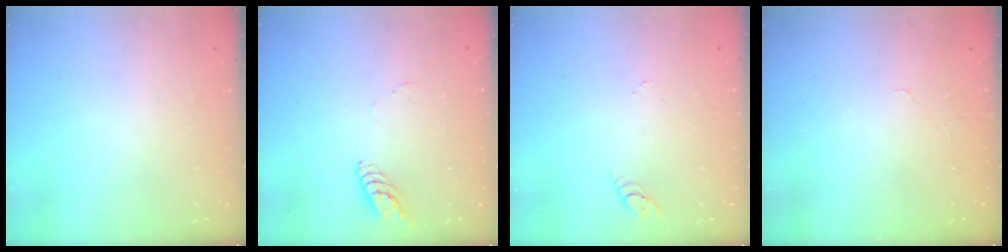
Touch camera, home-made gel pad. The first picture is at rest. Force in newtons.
{"total": 6.8, "press": 6.8, "slide": 0.5}
{"total": 2.7, "press": 2.7, "slide": 0.2}
{"total": 3.4, "press": 3.4, "slide": 0.3}